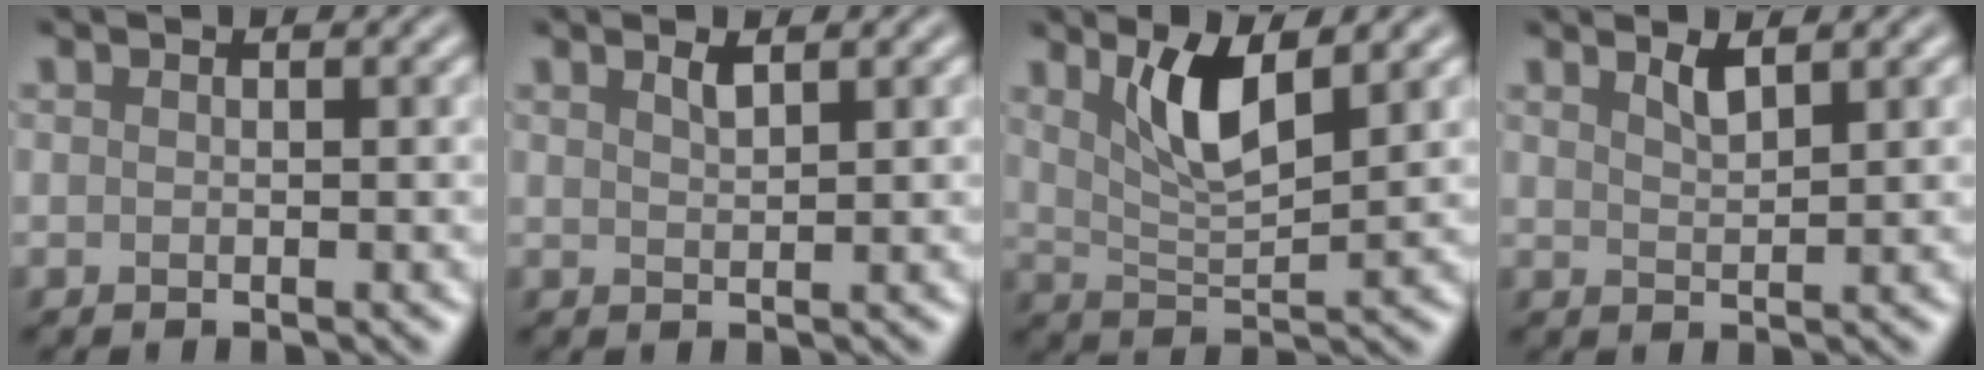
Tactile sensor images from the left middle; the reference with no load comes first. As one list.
[{"total": 1.3, "force": [1.0, 0.3, 0.8], "torque": [-0.012, 0.002, 0.016]}, {"total": 4.7, "force": [2.4, 1.3, 3.8], "torque": [-0.079, -0.005, 0.047]}, {"total": 1.7, "force": [1.3, 0.4, 1.0], "torque": [-0.018, 0.001, 0.023]}]